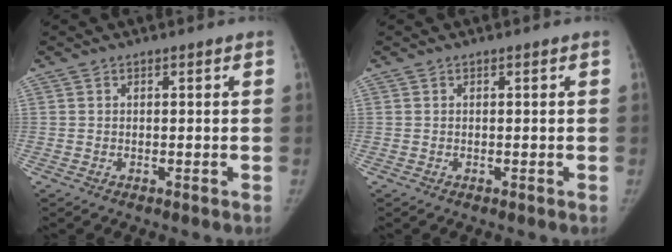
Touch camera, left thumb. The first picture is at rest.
{"total": 0.0}